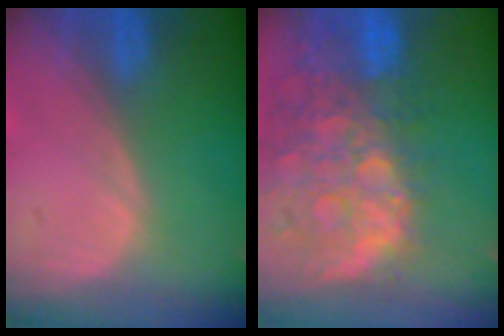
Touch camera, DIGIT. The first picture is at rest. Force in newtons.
{"total": 13.9, "press": 11.3, "slide": 8.1}